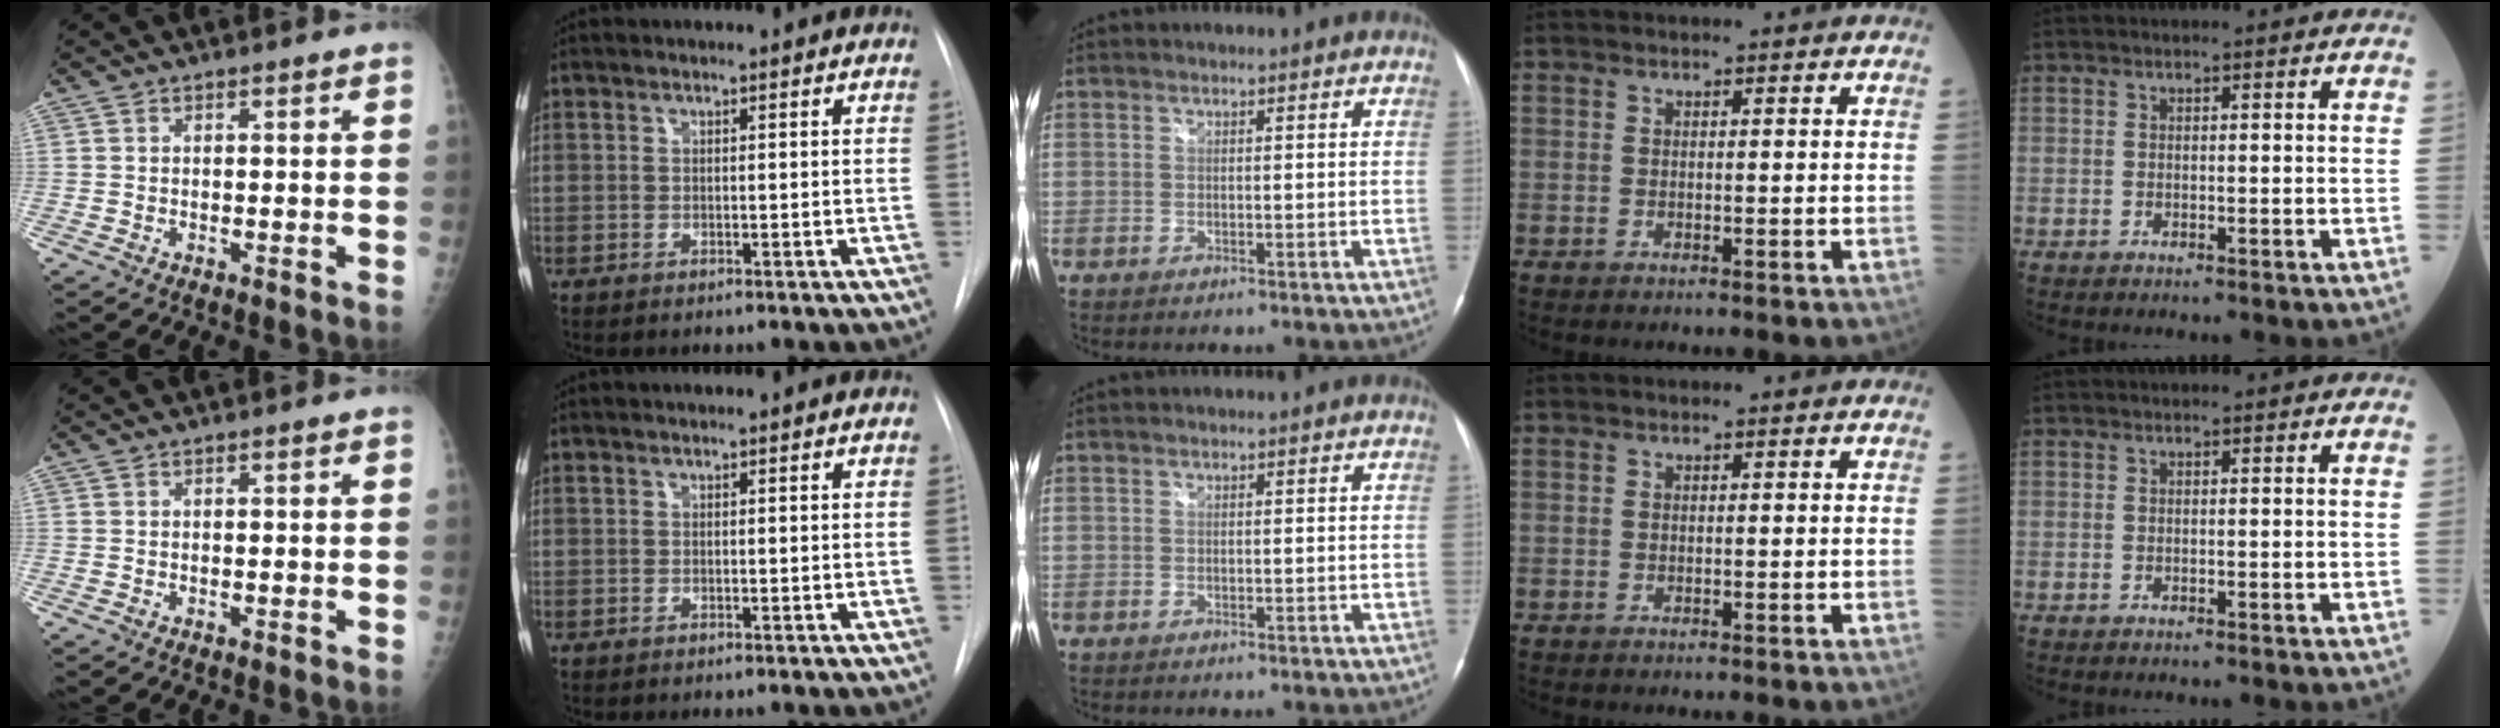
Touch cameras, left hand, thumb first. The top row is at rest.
{}